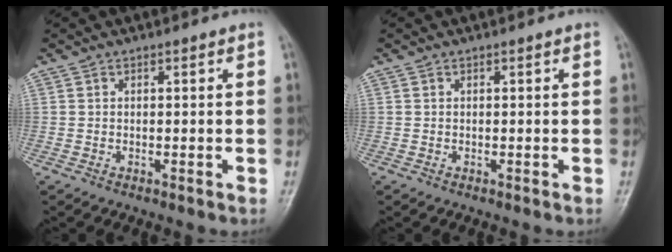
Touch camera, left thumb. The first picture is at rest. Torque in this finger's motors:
{"motor_torque": [0.13, 0.19, -0.03, -0.08, 0.00]}